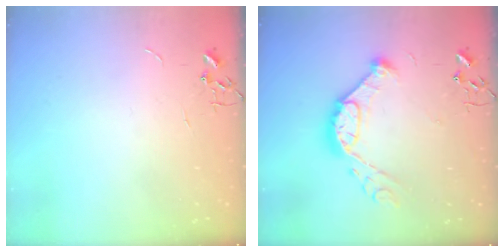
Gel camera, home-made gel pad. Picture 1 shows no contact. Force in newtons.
{"total": 14.2, "press": 14.1, "slide": 0.9}